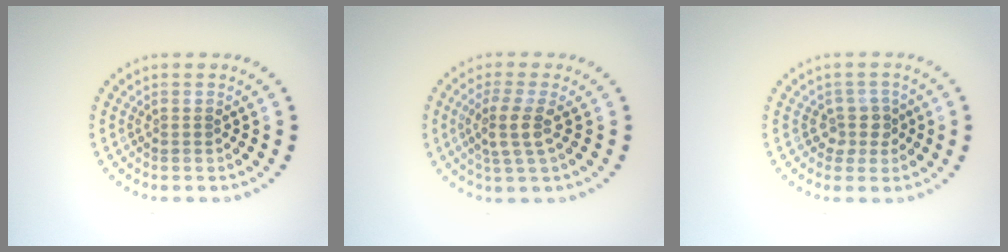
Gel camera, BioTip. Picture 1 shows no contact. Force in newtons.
{"total": 2.7, "press": 2.2, "slide": 1.6}
{"total": 1.9, "press": 1.5, "slide": 1.2}